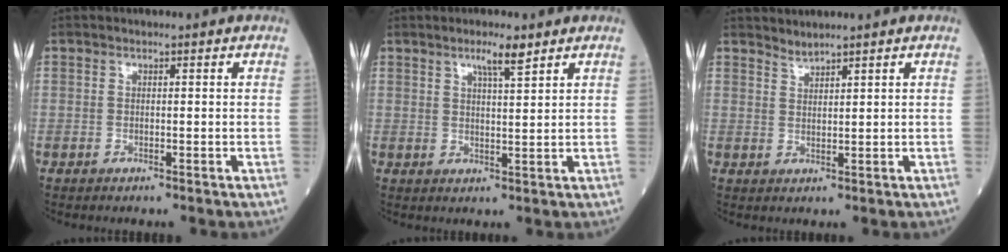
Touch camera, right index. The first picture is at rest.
{"total": 3.8, "force": [2.7, 0.2, 2.6], "torque": [-0.051, 0.000, 0.048]}
{"total": 1.7, "force": [1.6, -0.4, -0.1], "torque": [-0.002, -0.002, 0.036]}